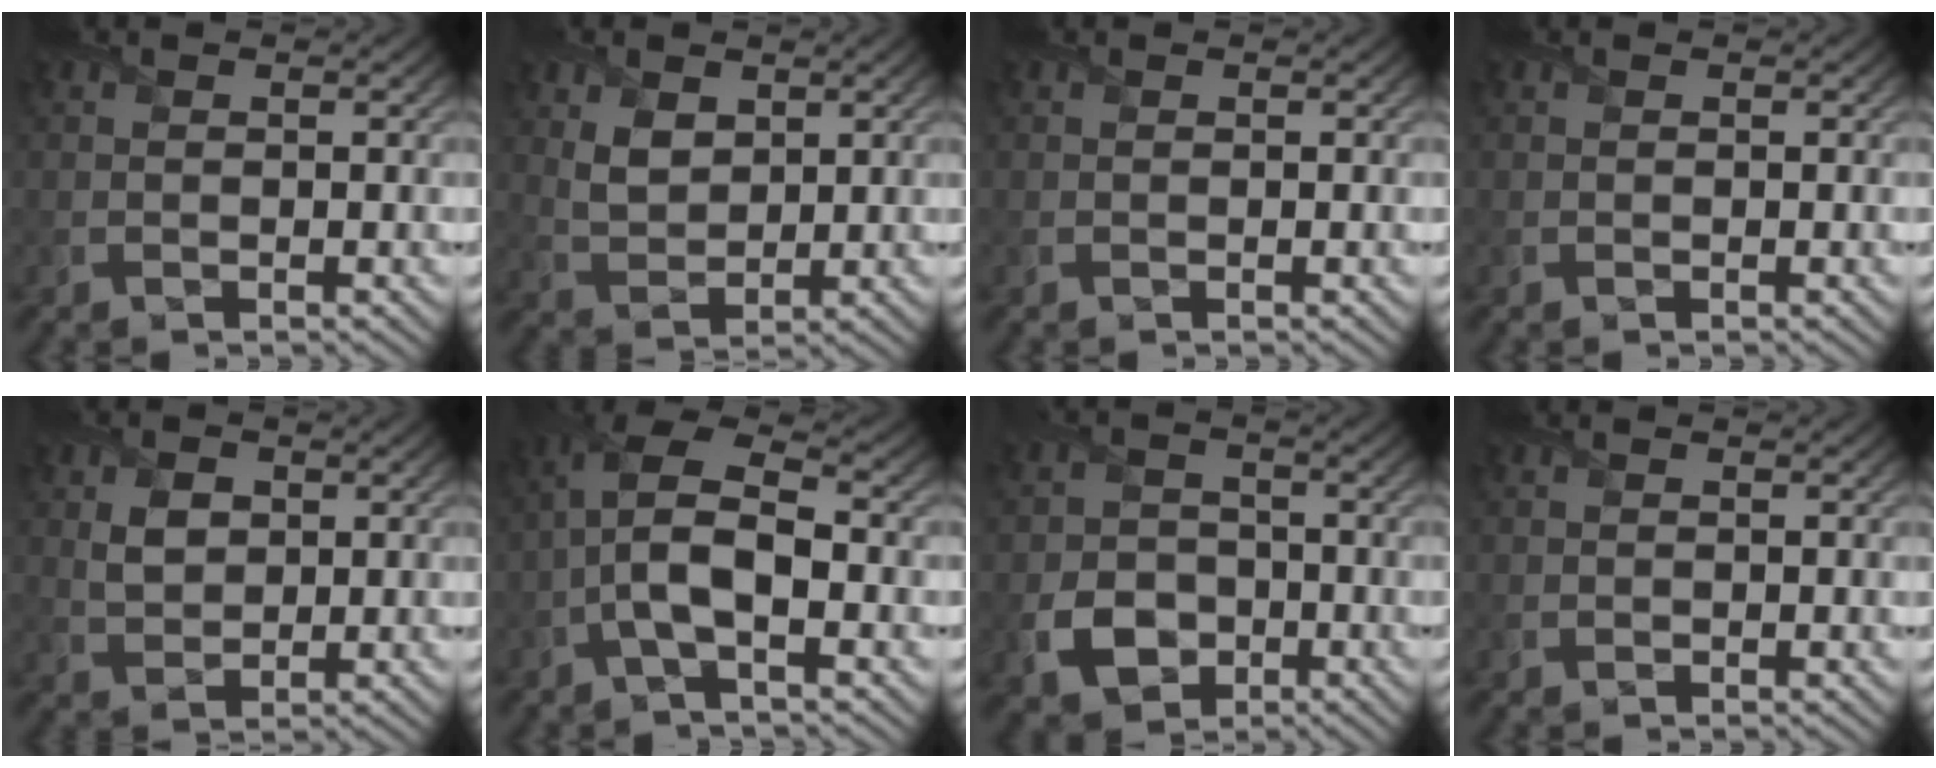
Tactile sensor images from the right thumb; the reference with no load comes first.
{"total": 4.1, "force": [1.8, 2.8, 2.4], "torque": [-0.060, -0.004, 0.039]}
{"total": 0.0}
{"total": 0.0}
{"total": 3.7, "force": [0.9, 2.7, 2.3], "torque": [-0.051, -0.001, 0.015]}
{"total": 9.0, "force": [-2.0, 3.8, 7.8], "torque": [-0.178, 0.012, -0.047]}
{"total": 5.9, "force": [-2.2, 4.7, 2.8], "torque": [-0.059, -0.011, -0.046]}
{"total": 0.0}